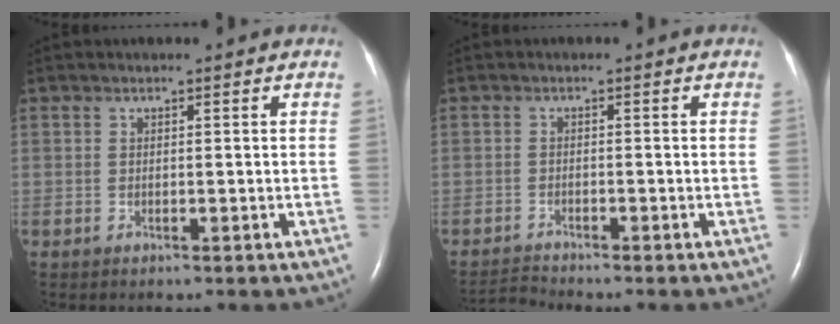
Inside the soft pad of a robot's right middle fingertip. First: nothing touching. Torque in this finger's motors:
{"motor_torque": [-0.44, -0.23, -0.15, -0.02]}